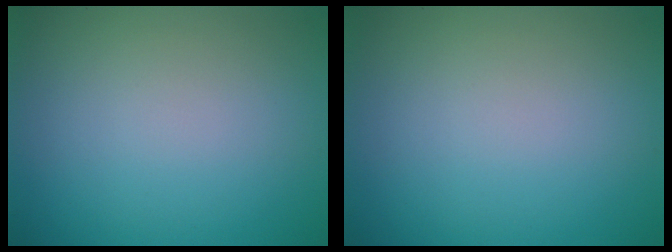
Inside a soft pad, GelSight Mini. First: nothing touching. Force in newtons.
{"total": 0.0}